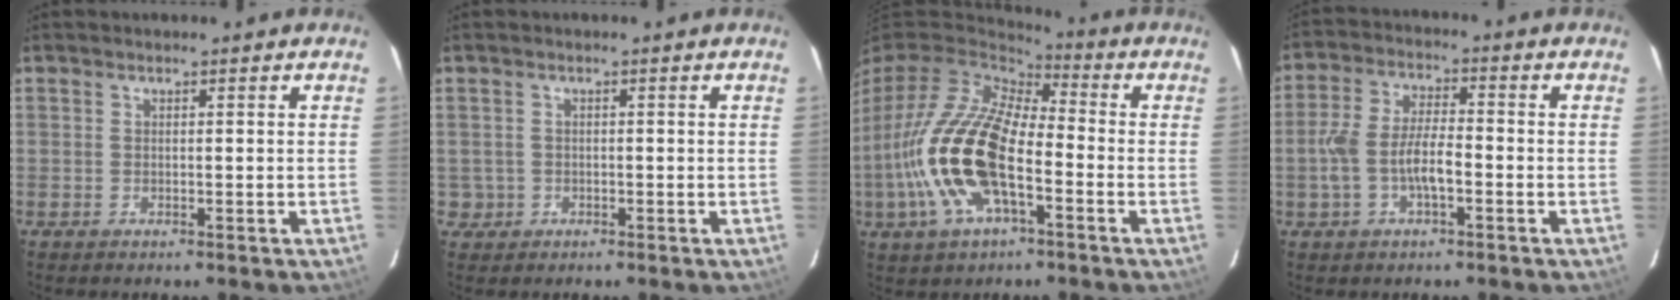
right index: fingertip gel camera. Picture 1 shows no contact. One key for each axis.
{"total": 2.6, "fx": -0.5, "fy": 2.5, "fz": 0.0, "tx": 0.001, "ty": 0.011, "tz": -0.001}
{"total": 19.6, "fx": -5.4, "fy": 8.7, "fz": 16.7, "tx": -0.352, "ty": -0.017, "tz": -0.107}
{"total": 7.7, "fx": -2.4, "fy": 2.9, "fz": 6.7, "tx": -0.142, "ty": 0.008, "tz": -0.042}